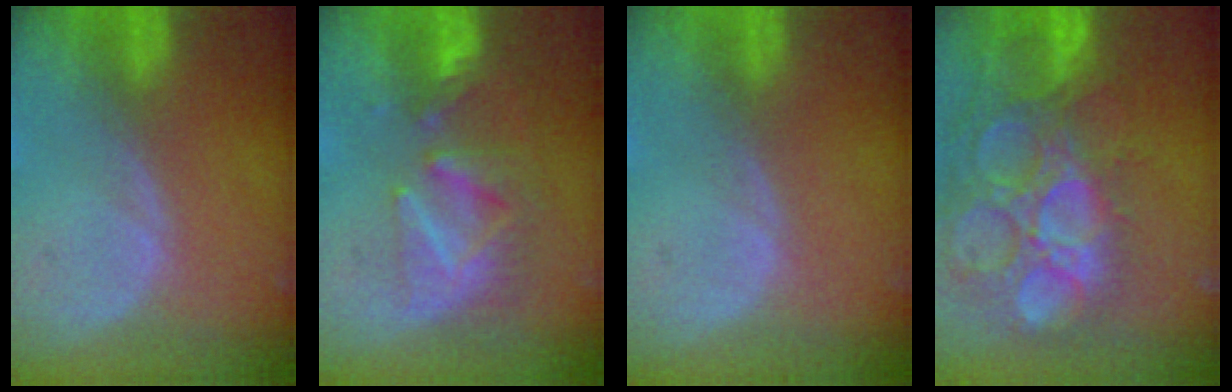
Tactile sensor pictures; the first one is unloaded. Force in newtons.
{"total": 8.2, "press": 7.4, "slide": 3.6}
{"total": 0.0}
{"total": 15.8, "press": 13.1, "slide": 9.0}